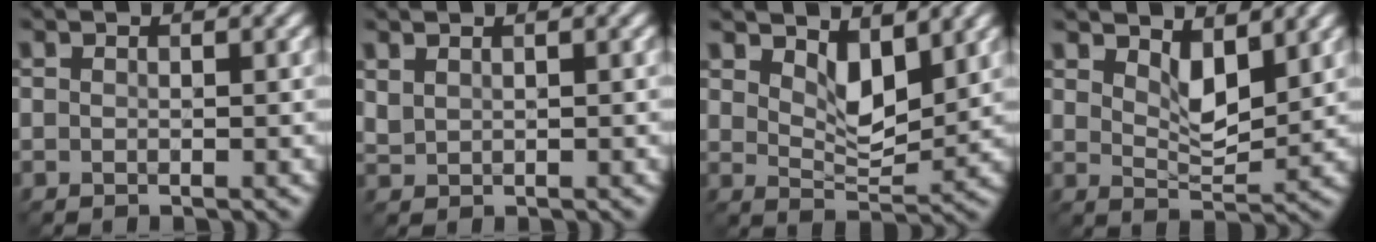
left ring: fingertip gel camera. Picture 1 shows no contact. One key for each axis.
{"total": 0.8, "fx": 0.7, "fy": 0.4, "fz": 0.1, "tx": -0.007, "ty": 0.002, "tz": 0.019}
{"total": 3.3, "fx": 2.2, "fy": 1.3, "fz": 2.1, "tx": -0.045, "ty": -0.009, "tz": 0.039}
{"total": 2.9, "fx": 2.0, "fy": 1.0, "fz": 1.9, "tx": -0.040, "ty": -0.008, "tz": 0.037}